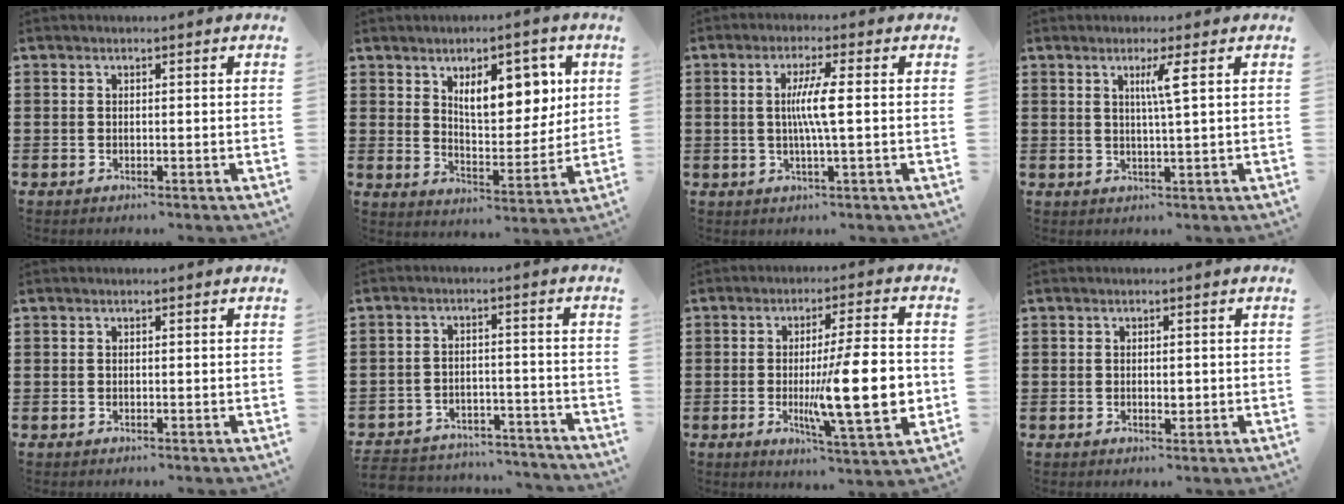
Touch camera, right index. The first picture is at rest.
{"total": 9.9, "force": [4.2, 4.9, 7.4], "torque": [-0.112, -0.004, 0.067]}
{"total": 5.3, "force": [0.2, -0.1, 5.2], "torque": [-0.096, -0.006, -0.001]}
{"total": 3.3, "force": [1.2, -0.6, 3.0], "torque": [-0.061, -0.009, 0.016]}
{"total": 0.0}
{"total": 4.3, "force": [-4.2, 0.7, 0.4], "torque": [-0.019, 0.004, -0.090]}
{"total": 15.1, "force": [-1.4, 3.4, 14.6], "torque": [-0.221, -0.024, -0.029]}
{"total": 1.6, "force": [-0.1, 0.6, 1.4], "torque": [-0.025, 0.001, -0.003]}